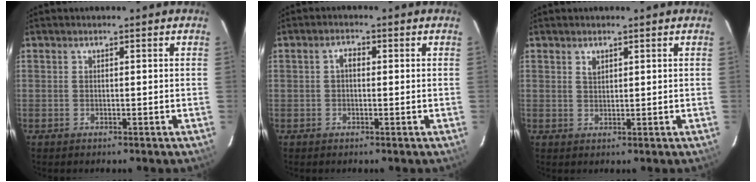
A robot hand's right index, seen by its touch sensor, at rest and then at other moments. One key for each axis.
{"total": 1.9, "fx": 0.1, "fy": 1.2, "fz": 1.5, "tx": -0.027, "ty": 0.010, "tz": -0.001}
{"total": 1.4, "fx": 0.9, "fy": 0.8, "fz": 0.7, "tx": -0.012, "ty": 0.003, "tz": 0.016}